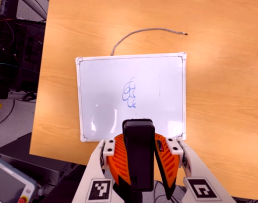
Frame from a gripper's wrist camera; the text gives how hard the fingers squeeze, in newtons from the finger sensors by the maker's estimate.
{"total": 12.6, "left": 10.9, "right": 14.3}